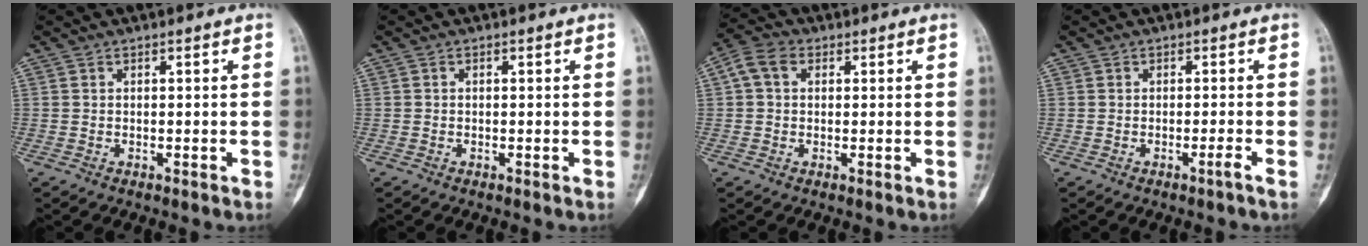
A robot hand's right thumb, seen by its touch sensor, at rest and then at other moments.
{"total": 0.0}
{"total": 5.1, "force": [1.3, 3.7, 3.1], "torque": [-0.060, 0.017, 0.022]}
{"total": 1.1, "force": [-0.7, -0.3, 0.7], "torque": [-0.016, 0.003, -0.013]}